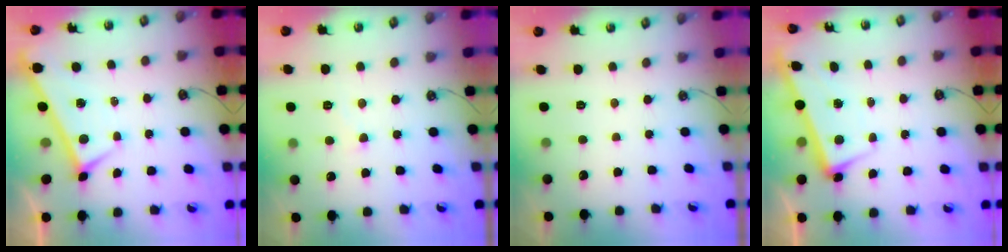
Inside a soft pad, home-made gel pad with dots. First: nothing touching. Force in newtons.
{"total": 3.9, "press": 3.9, "slide": 0.4}
{"total": 0.0}
{"total": 2.5, "press": 2.2, "slide": 1.1}